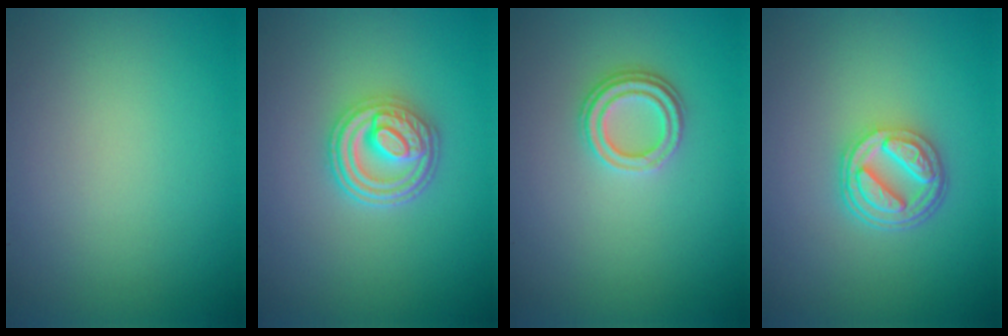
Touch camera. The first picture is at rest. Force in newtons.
{"total": 4.5, "press": 3.7, "slide": 2.6}
{"total": 2.4, "press": 2.0, "slide": 1.3}
{"total": 4.6, "press": 3.4, "slide": 3.1}